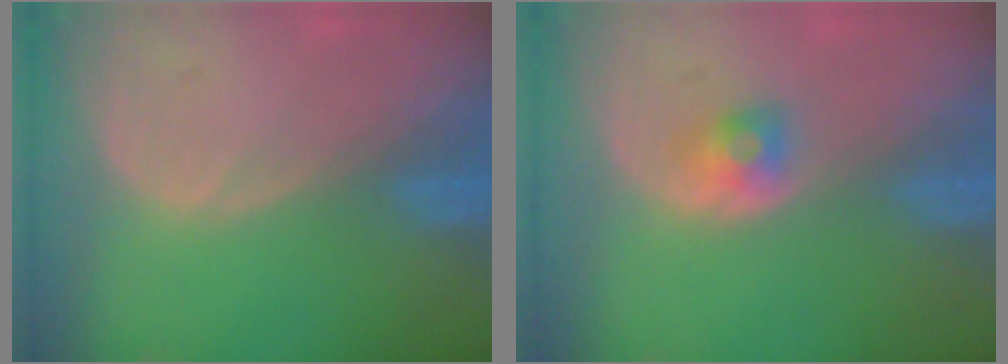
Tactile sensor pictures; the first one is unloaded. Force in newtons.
{"total": 2.4, "press": 2.3, "slide": 0.8}